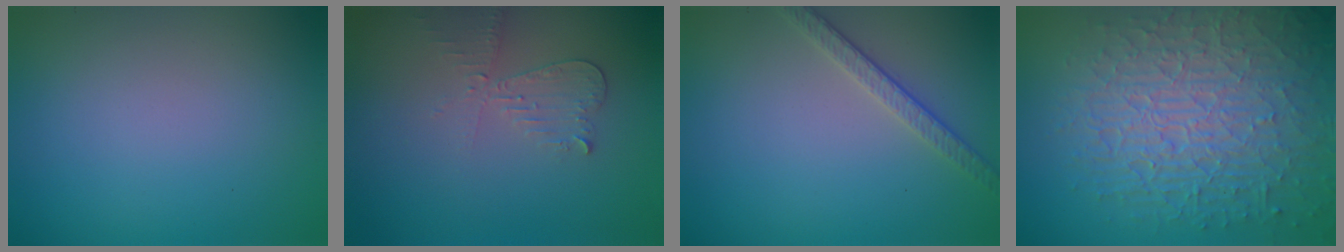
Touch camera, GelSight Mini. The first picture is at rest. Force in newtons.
{"total": 2.2, "press": 2.2, "slide": 0.2}
{"total": 2.5, "press": 2.2, "slide": 1.2}
{"total": 10.5, "press": 6.7, "slide": 8.1}